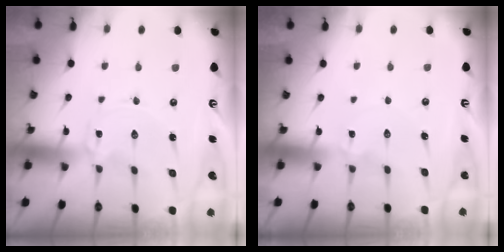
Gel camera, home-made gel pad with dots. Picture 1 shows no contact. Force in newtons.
{"total": 0.8, "press": 0.7, "slide": 0.3}